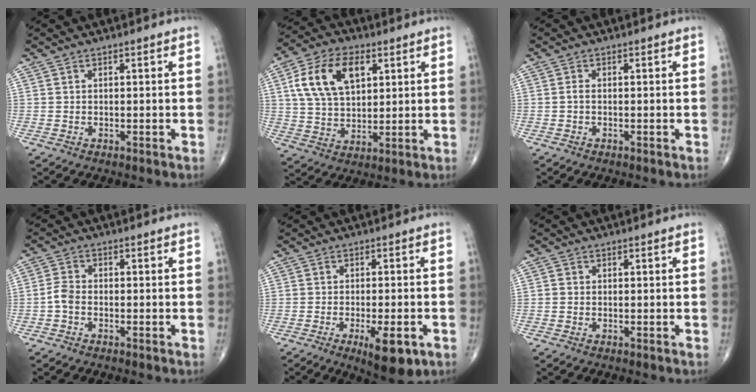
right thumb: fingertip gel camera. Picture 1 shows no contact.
{"total": 14.2, "force": [4.8, 8.5, 10.3], "torque": [-0.177, -0.002, 0.091]}
{"total": 1.0, "force": [-0.2, 0.6, 0.8], "torque": [-0.014, 0.001, -0.004]}
{"total": 2.6, "force": [-1.0, 1.6, 1.8], "torque": [-0.040, 0.010, -0.028]}
{"total": 8.6, "force": [-3.6, 2.7, 7.3], "torque": [-0.103, -0.004, -0.045]}
{"total": 0.7, "force": [-0.1, 0.7, 0.2], "torque": [0.000, 0.002, -0.005]}